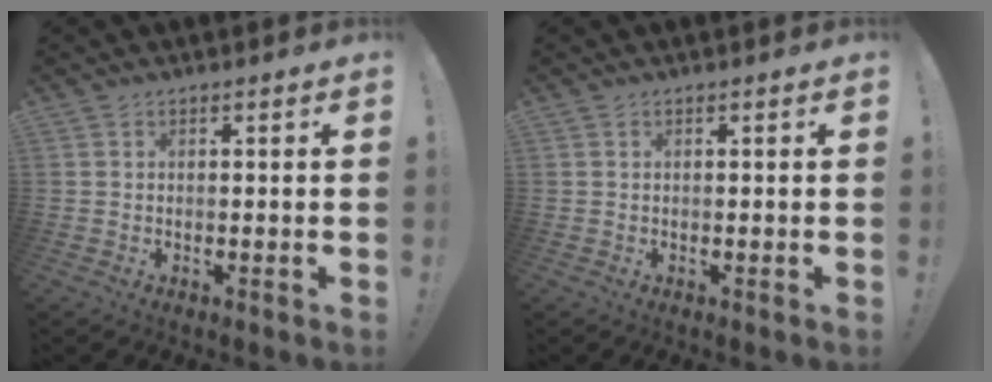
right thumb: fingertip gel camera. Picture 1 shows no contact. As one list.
[{"total": 0.0}]